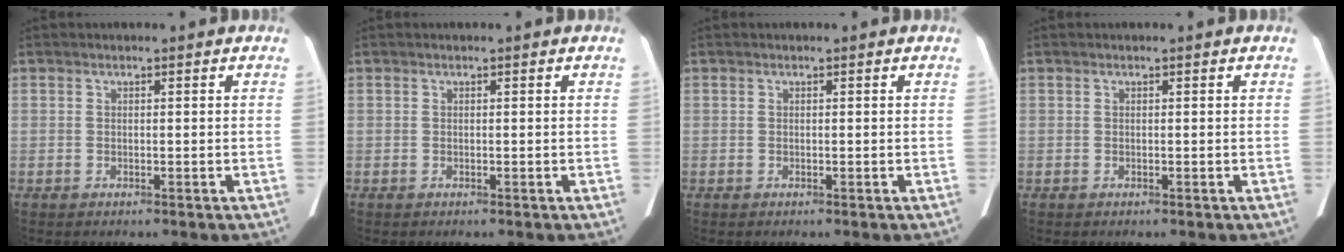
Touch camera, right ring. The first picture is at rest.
{"total": 0.0}
{"total": 0.0}
{"total": 0.0}